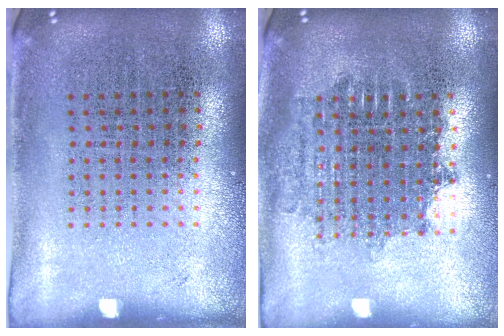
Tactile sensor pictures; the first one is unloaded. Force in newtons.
{"total": 1.8, "press": 1.5, "slide": 1.0}